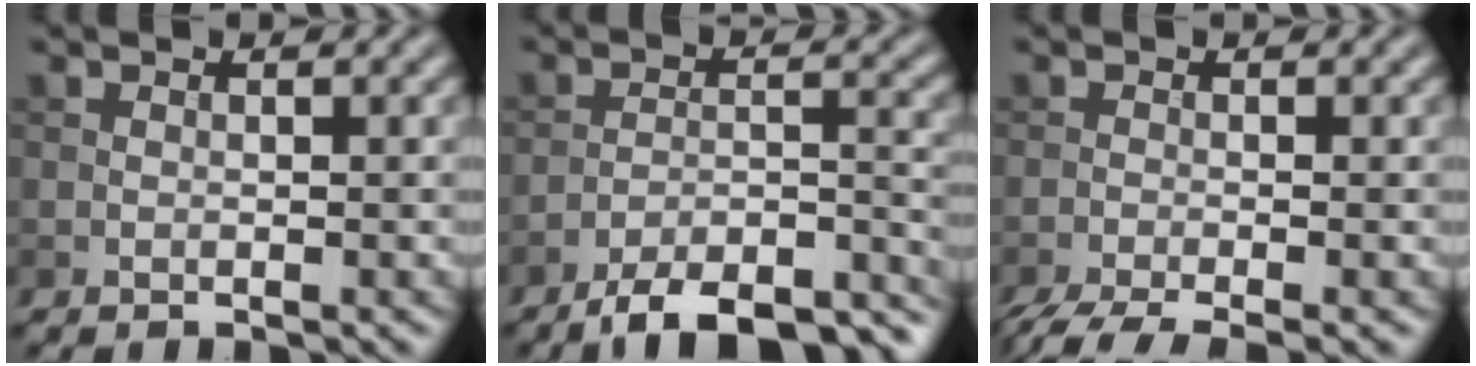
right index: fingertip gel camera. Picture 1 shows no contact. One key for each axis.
{"total": 11.4, "fx": -10.0, "fy": 2.8, "fz": 4.9, "tx": -0.066, "ty": -0.010, "tz": -0.143}
{"total": 4.4, "fx": -3.3, "fy": 0.8, "fz": 2.8, "tx": -0.046, "ty": -0.010, "tz": -0.068}